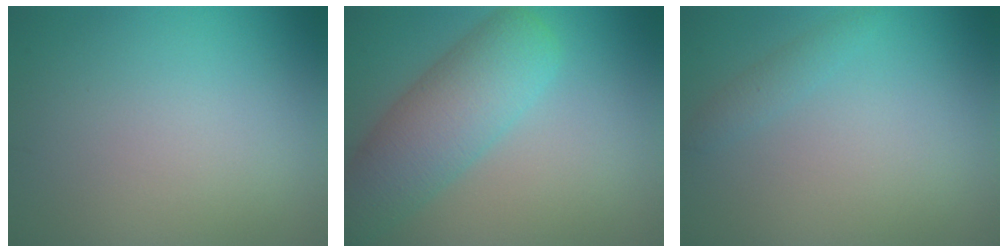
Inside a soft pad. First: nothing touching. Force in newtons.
{"total": 6.9, "press": 6.9, "slide": 0.3}
{"total": 1.1, "press": 1.1, "slide": 0.1}